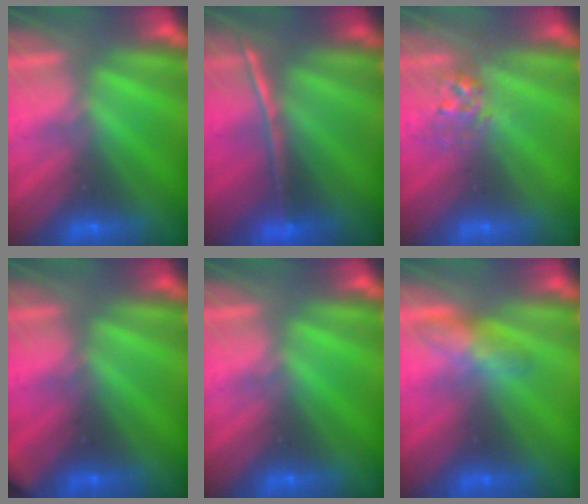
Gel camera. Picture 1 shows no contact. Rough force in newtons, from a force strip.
{"total": 1.5}
{"total": 2.8}
{"total": 2.2}
{"total": 0.0}
{"total": 2.7}